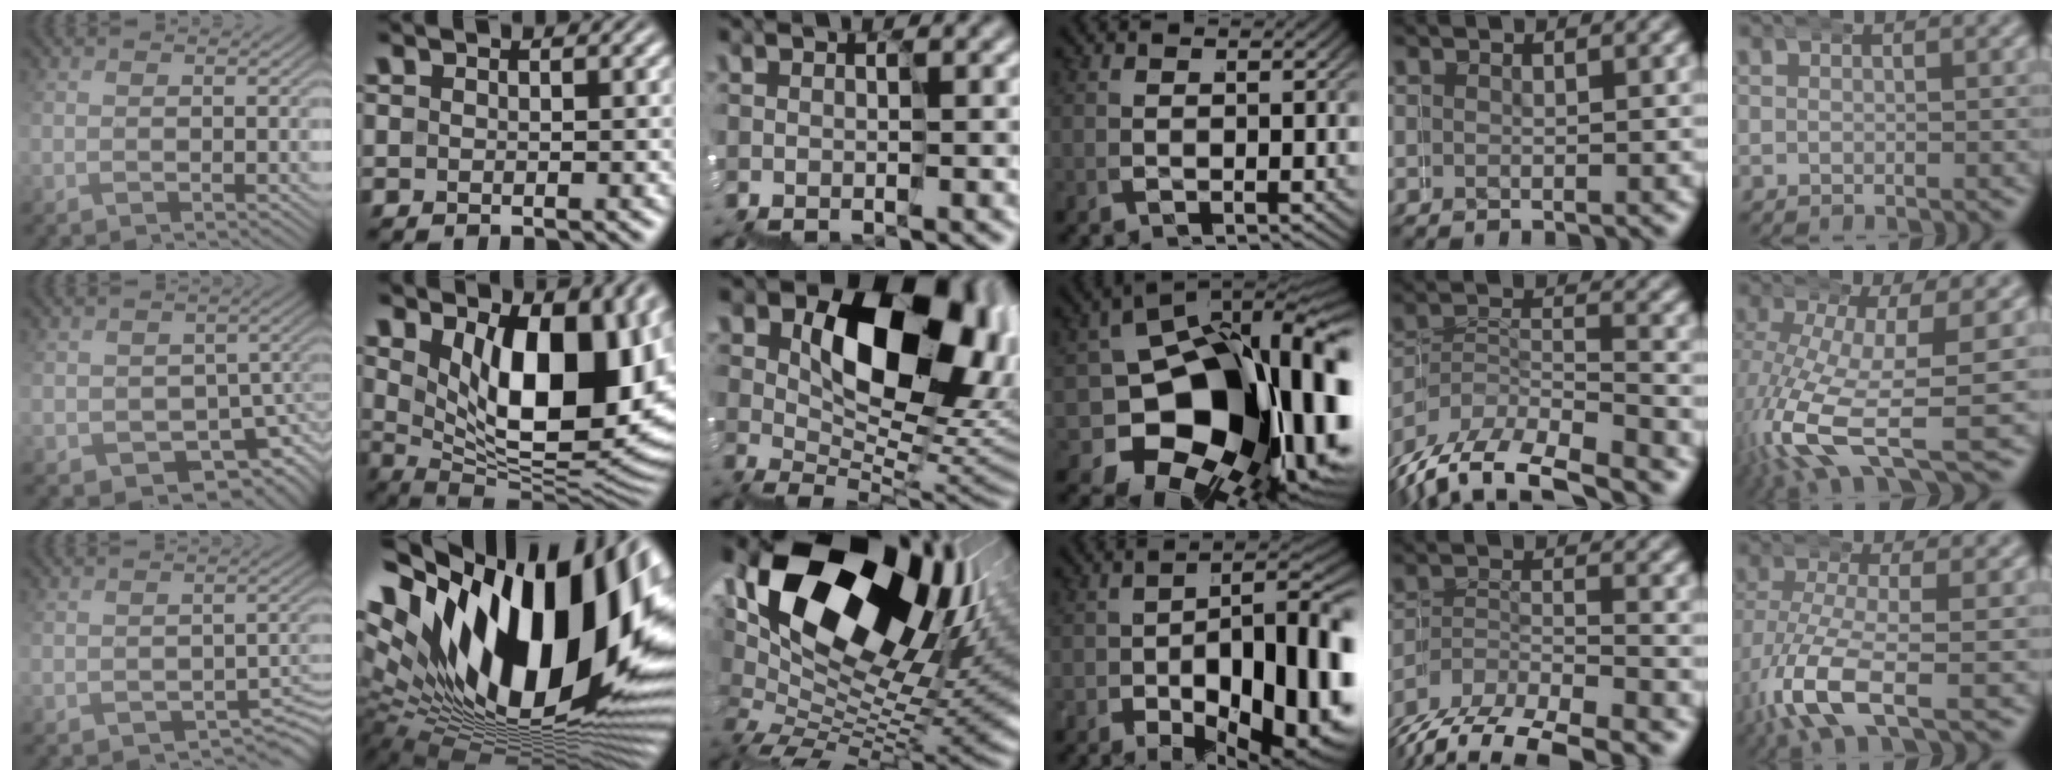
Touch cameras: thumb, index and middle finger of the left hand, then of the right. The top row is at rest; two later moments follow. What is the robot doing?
{"motion": "wrap", "object": "duck tape"}